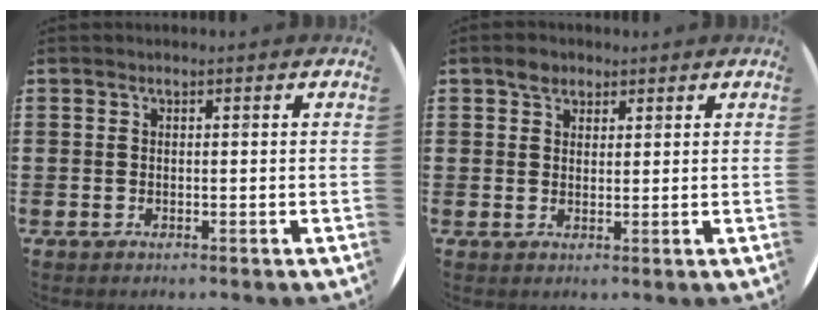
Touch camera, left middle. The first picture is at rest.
{"total": 2.2, "force": [1.8, 1.3, 0.5], "torque": [0.005, -0.002, 0.031]}